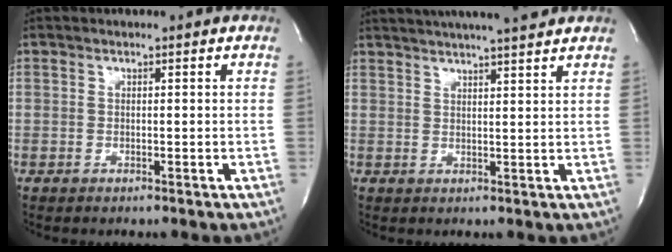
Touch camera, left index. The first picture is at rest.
{"total": 13.0, "force": [11.6, 0.3, 5.9], "torque": [-0.104, 0.020, 0.160]}